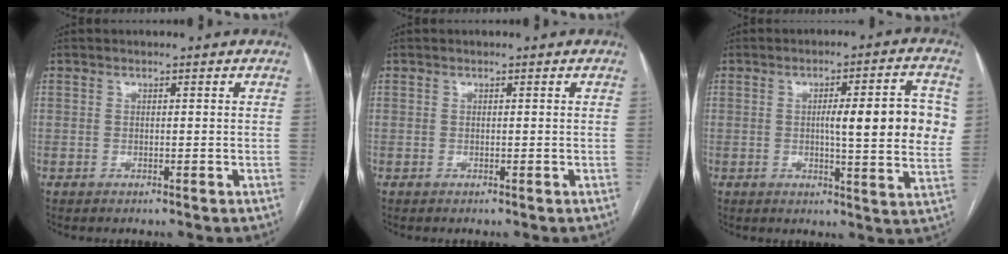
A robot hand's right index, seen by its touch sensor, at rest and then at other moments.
{"total": 0.0}
{"total": 12.2, "force": [1.3, 1.6, 12.1], "torque": [-0.152, 0.013, 0.015]}